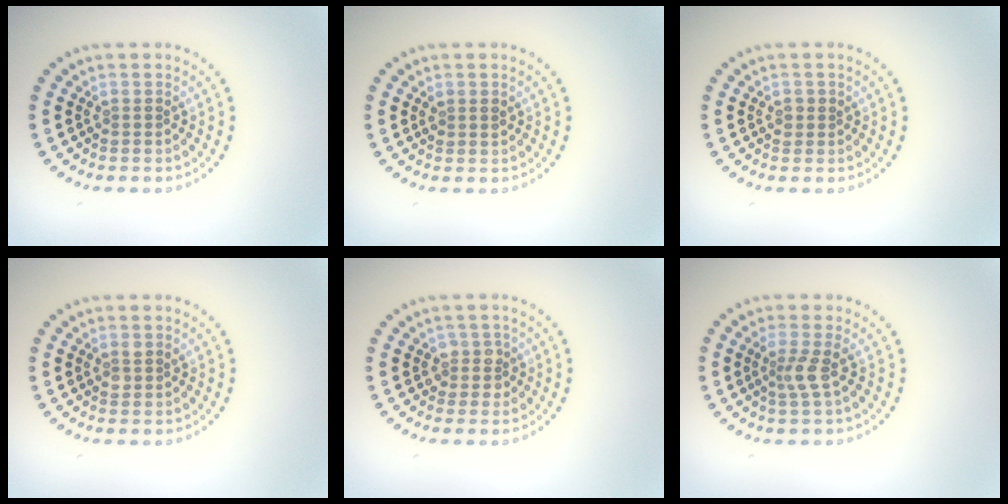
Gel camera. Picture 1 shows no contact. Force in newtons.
{"total": 1.0, "press": 0.9, "slide": 0.3}
{"total": 0.9, "press": 0.9, "slide": 0.3}
{"total": 1.0, "press": 0.9, "slide": 0.3}
{"total": 1.6, "press": 1.4, "slide": 0.8}
{"total": 2.0, "press": 1.5, "slide": 1.4}